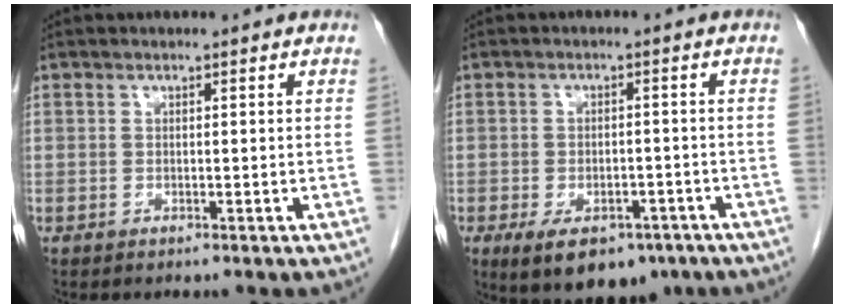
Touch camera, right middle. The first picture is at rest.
{"total": 10.8, "force": [-6.6, 5.8, 6.4], "torque": [-0.100, -0.003, -0.091]}